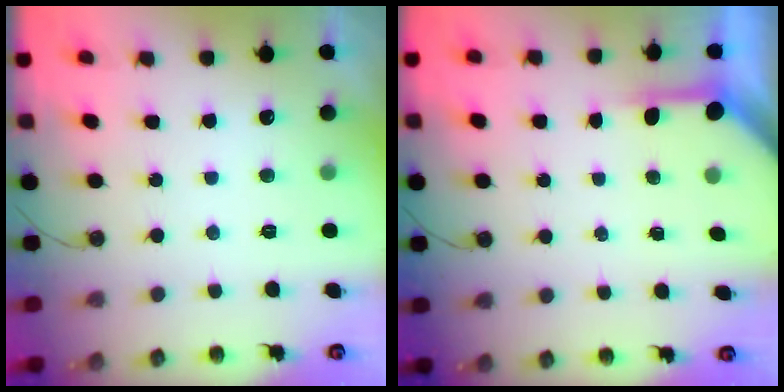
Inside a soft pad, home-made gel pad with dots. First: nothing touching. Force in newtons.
{"total": 3.9, "press": 3.8, "slide": 0.5}